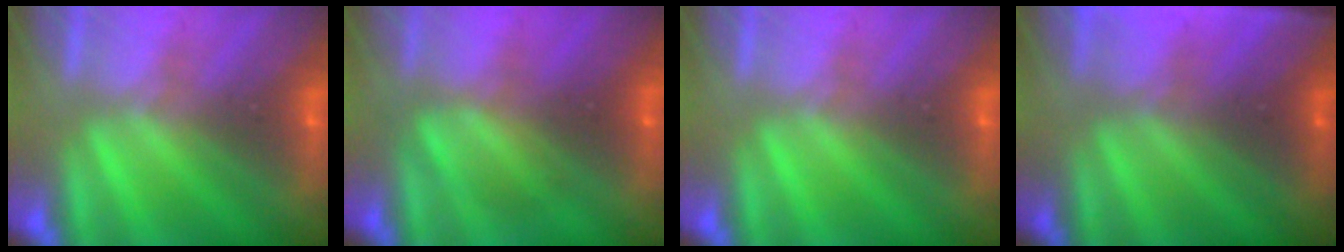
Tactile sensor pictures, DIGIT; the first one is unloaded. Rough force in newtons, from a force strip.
{"total": 2.4}
{"total": 0.0}
{"total": 4.7}